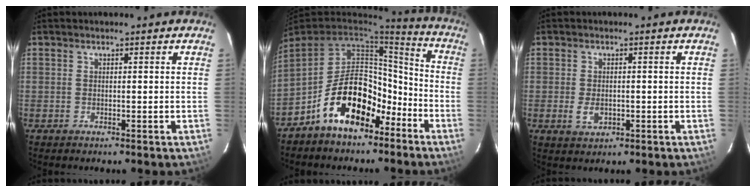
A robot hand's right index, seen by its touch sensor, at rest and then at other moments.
{"total": 13.3, "force": [-9.3, 5.0, 8.1], "torque": [-0.143, 0.023, -0.159]}
{"total": 3.4, "force": [-0.9, 2.2, 2.4], "torque": [-0.047, -0.004, -0.010]}